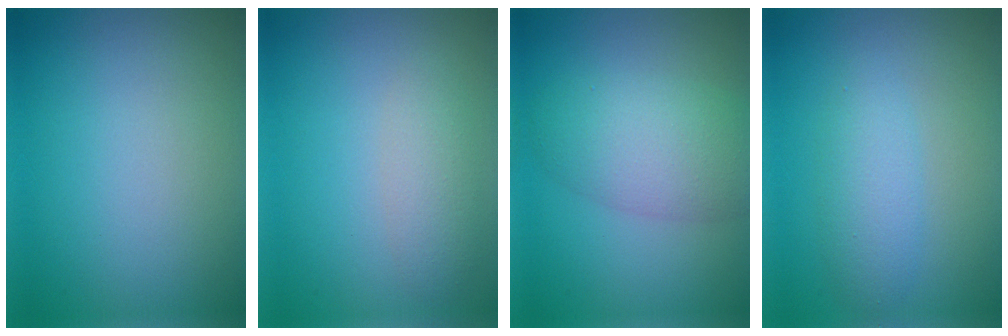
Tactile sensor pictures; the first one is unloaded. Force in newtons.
{"total": 2.1, "press": 2.1, "slide": 0.1}
{"total": 5.5, "press": 5.4, "slide": 0.3}
{"total": 2.8, "press": 2.8, "slide": 0.1}